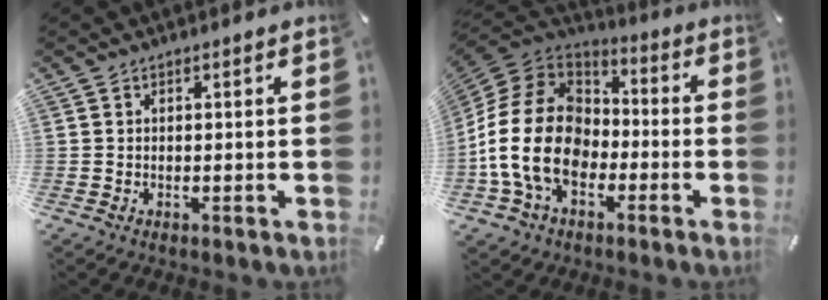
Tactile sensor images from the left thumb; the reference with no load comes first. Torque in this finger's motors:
{"motor_torque": [0.33, 3.65, 1.75, -0.59, 0.87]}